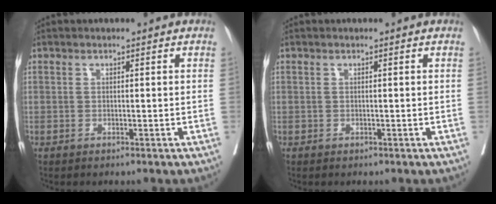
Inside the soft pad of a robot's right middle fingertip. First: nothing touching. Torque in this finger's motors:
{"motor_torque": [0.06, -0.12, 0.00, 0.00]}